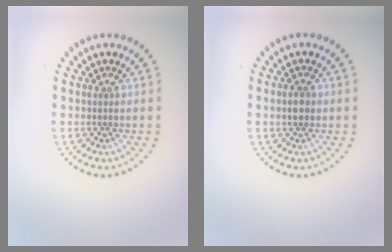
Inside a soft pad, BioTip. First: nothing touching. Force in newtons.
{"total": 1.9, "press": 1.9, "slide": 0.1}